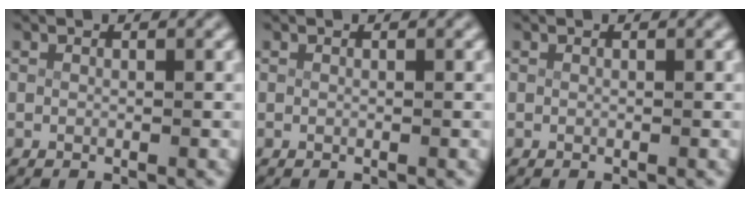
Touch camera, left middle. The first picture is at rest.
{"total": 0.0}
{"total": 0.0}